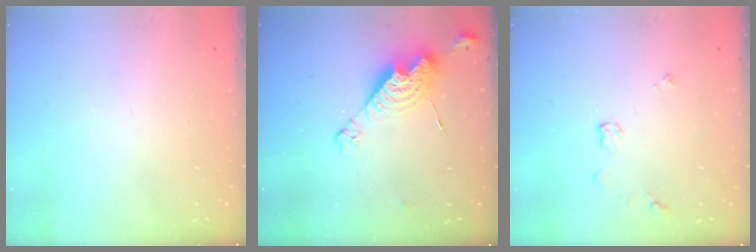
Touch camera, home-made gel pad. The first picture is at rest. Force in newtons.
{"total": 12.0, "press": 11.9, "slide": 1.0}
{"total": 4.6, "press": 4.6, "slide": 0.6}